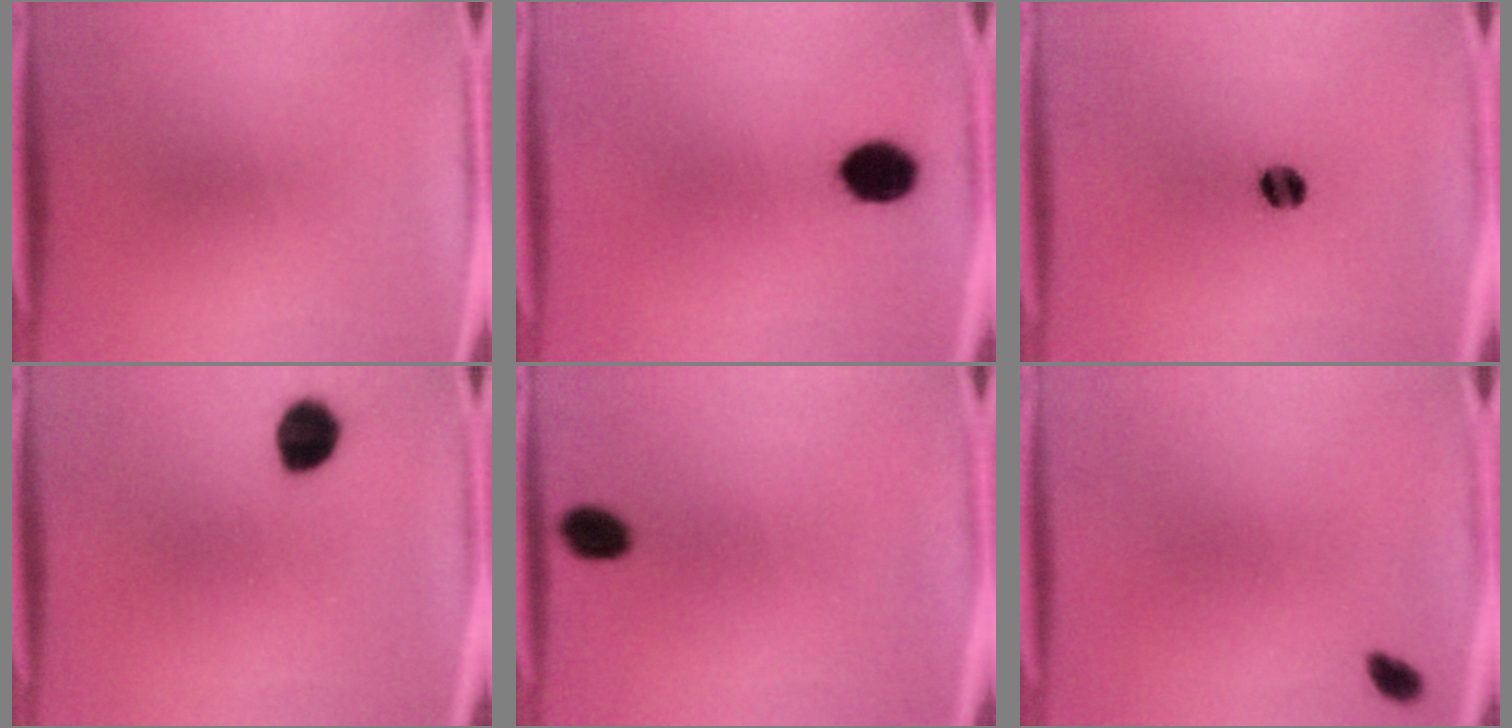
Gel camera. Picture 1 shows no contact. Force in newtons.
{"total": 7.0}
{"total": 4.4}
{"total": 6.7}
{"total": 2.3}
{"total": 1.8}